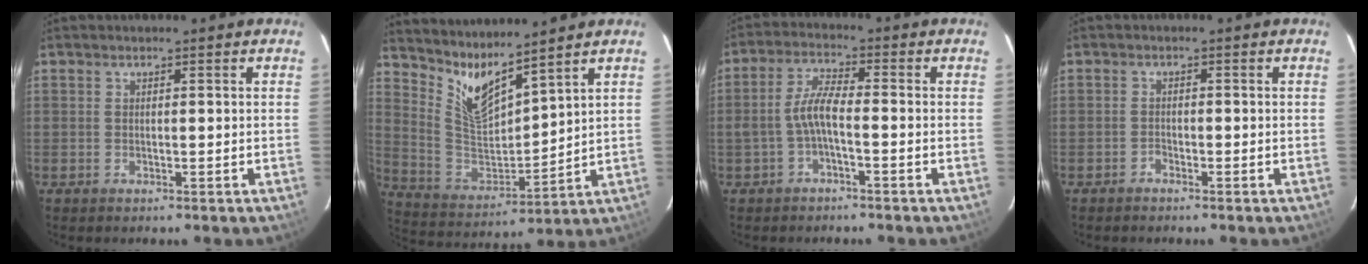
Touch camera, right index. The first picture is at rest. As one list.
[{"total": 9.8, "force": [8.2, 1.4, 5.1], "torque": [-0.110, -0.026, 0.170]}, {"total": 4.8, "force": [-1.8, 1.1, 4.3], "torque": [-0.094, 0.012, -0.034]}, {"total": 1.1, "force": [-1.0, 0.5, 0.0], "torque": [-0.001, 0.004, -0.020]}]